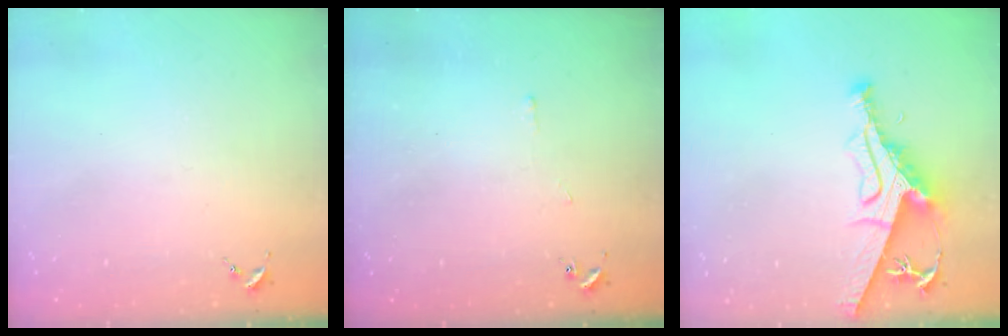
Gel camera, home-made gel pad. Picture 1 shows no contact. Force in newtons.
{"total": 2.5, "press": 2.5, "slide": 0.5}
{"total": 11.9, "press": 11.9, "slide": 1.1}